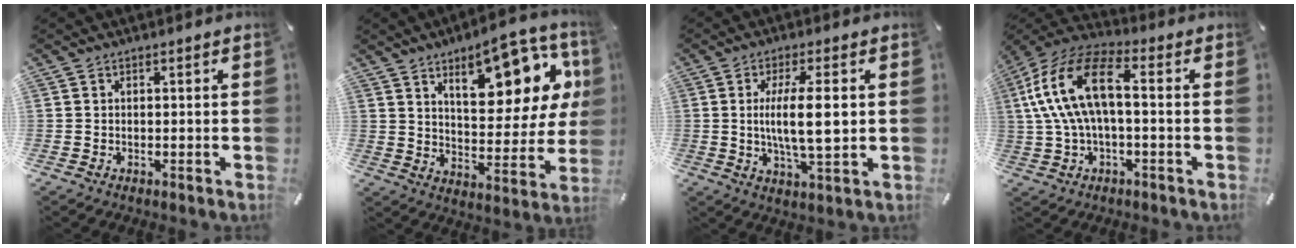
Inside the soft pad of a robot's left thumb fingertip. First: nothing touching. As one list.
[{"total": 17.8, "force": [10.1, 8.2, 12.2], "torque": [-0.156, -0.064, 0.165]}, {"total": 10.8, "force": [0.8, 2.4, 10.5], "torque": [-0.201, -0.008, 0.005]}, {"total": 16.8, "force": [1.9, 8.5, 14.4], "torque": [-0.312, 0.003, 0.028]}]